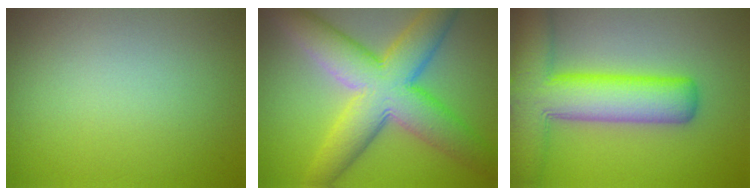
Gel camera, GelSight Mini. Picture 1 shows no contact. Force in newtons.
{"total": 10.2, "press": 10.2, "slide": 0.6}
{"total": 9.9, "press": 9.9, "slide": 0.4}